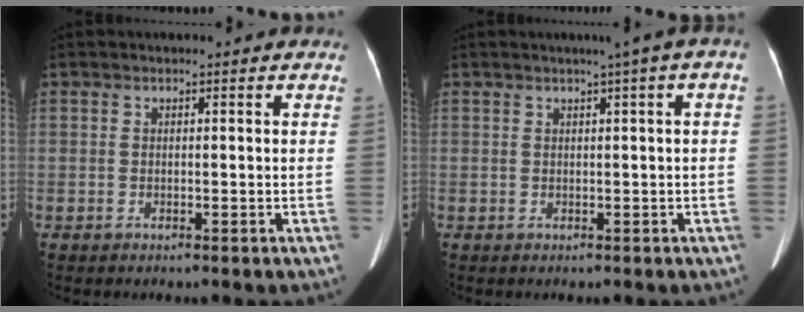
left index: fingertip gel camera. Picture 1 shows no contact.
{"total": 2.9, "force": [0.9, -0.2, 2.7], "torque": [-0.038, 0.011, 0.012]}